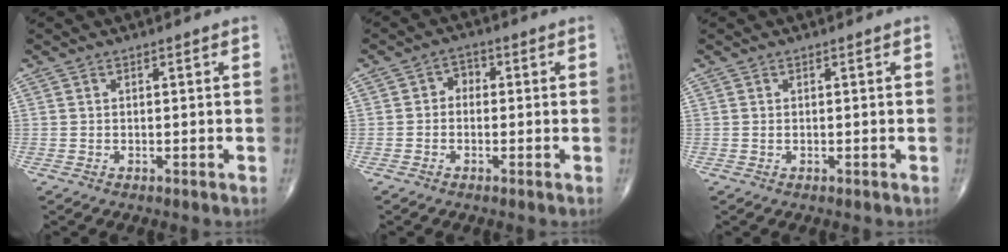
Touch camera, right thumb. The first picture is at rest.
{"total": 2.6, "force": [-0.3, 2.1, 1.5], "torque": [-0.004, 0.014, -0.017]}
{"total": 0.0}